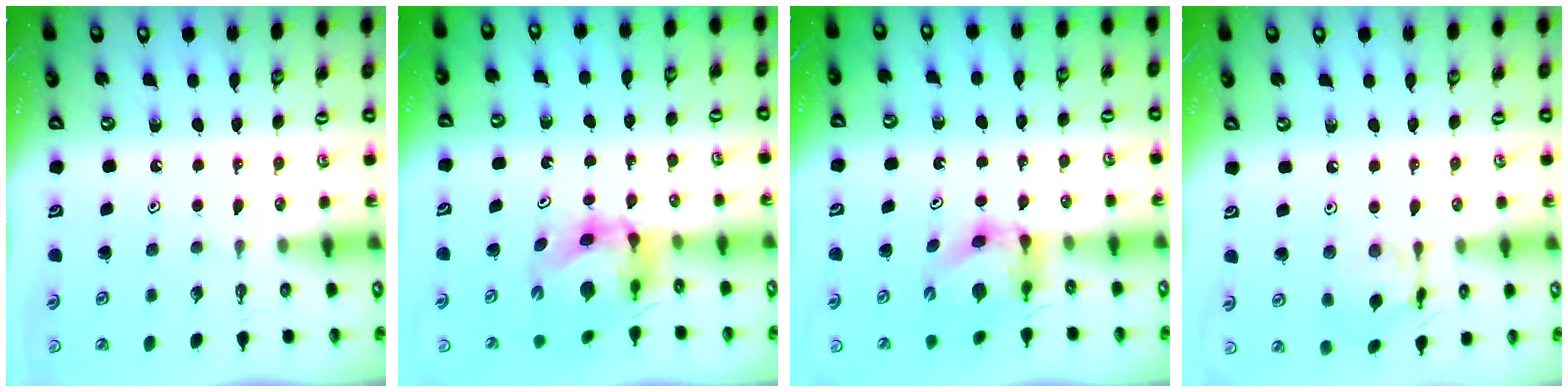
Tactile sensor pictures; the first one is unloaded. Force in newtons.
{"total": 6.8, "press": 6.7, "slide": 0.9}
{"total": 5.6, "press": 5.6, "slide": 0.7}
{"total": 11.6, "press": 11.6, "slide": 0.9}